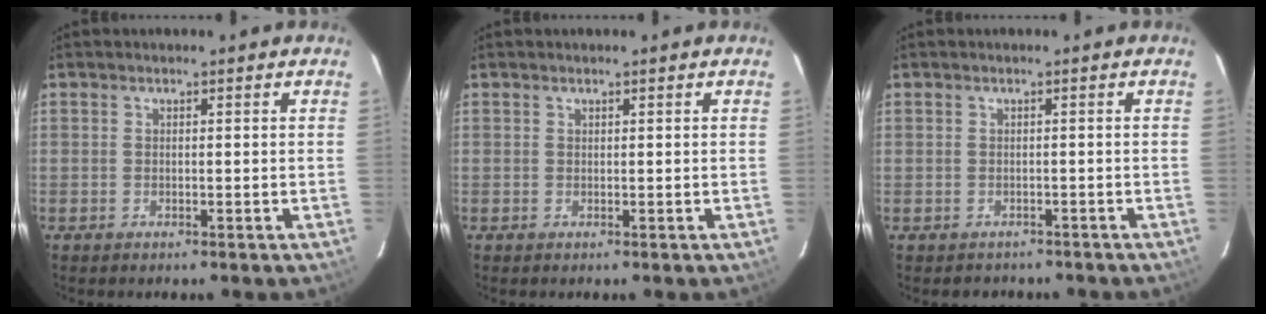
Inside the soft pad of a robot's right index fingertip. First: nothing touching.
{"total": 0.0}
{"total": 2.4, "force": [-1.5, 1.9, 0.1], "torque": [0.003, 0.013, -0.013]}